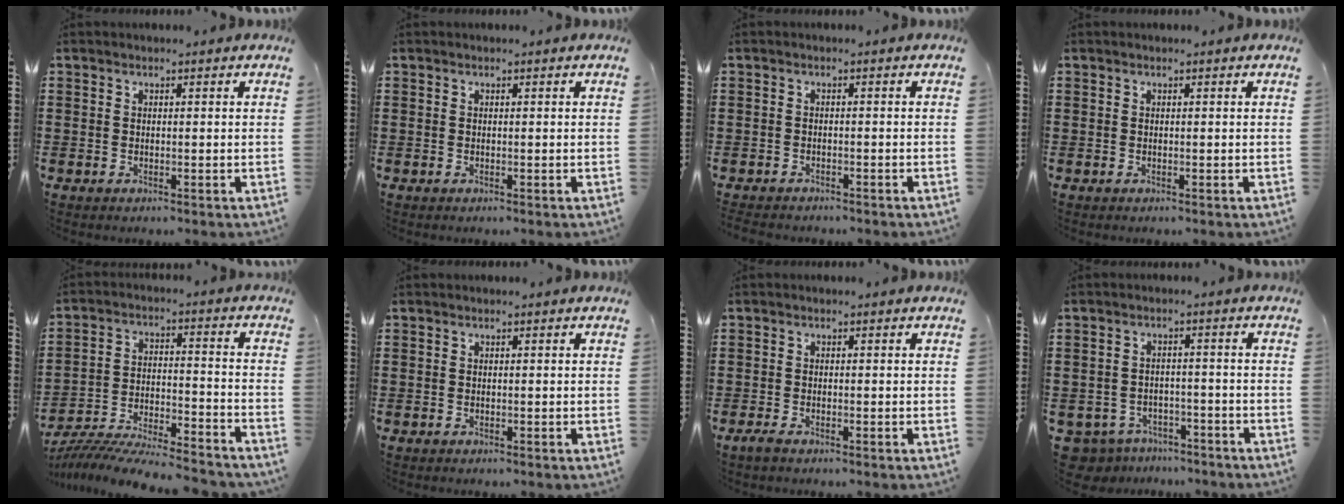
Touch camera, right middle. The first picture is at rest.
{"total": 0.0}
{"total": 1.1, "force": [-1.0, 0.2, 0.1], "torque": [-0.005, 0.001, -0.023]}
{"total": 0.0}
{"total": 7.9, "force": [-7.7, 0.2, 1.8], "torque": [-0.028, 0.007, -0.152]}
{"total": 0.0}
{"total": 1.1, "force": [-0.8, 0.3, 0.7], "torque": [-0.023, -0.004, -0.019]}
{"total": 3.8, "force": [-3.7, 1.0, 0.1], "torque": [-0.025, 0.000, -0.083]}